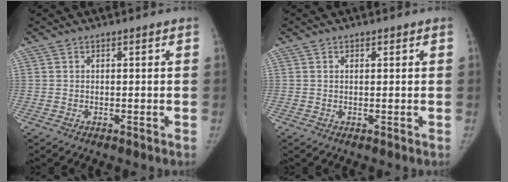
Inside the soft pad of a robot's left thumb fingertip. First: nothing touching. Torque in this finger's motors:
{"motor_torque": [0.03, 0.05, -0.22, 0.36, 0.02]}